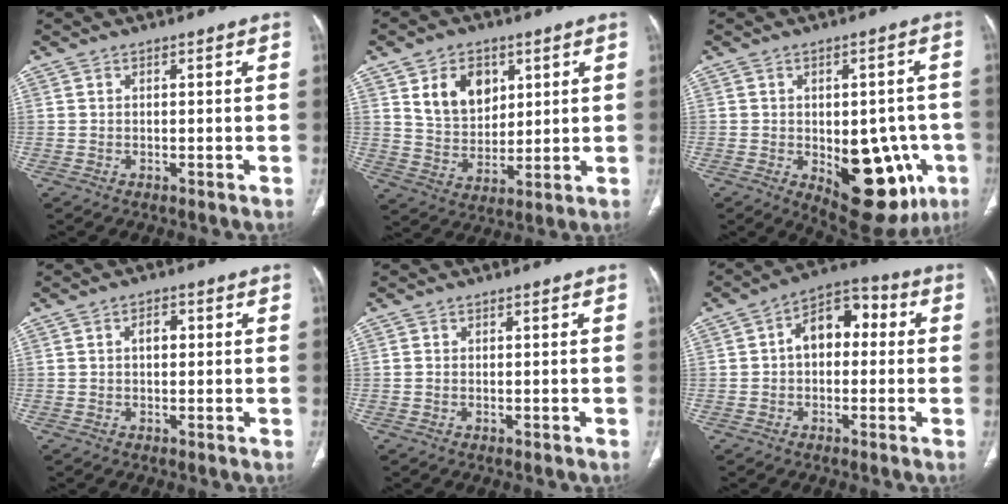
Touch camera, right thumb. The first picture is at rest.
{"total": 11.1, "force": [4.5, 7.9, 6.4], "torque": [-0.072, -0.026, 0.089]}
{"total": 17.7, "force": [-5.2, 9.4, 14.1], "torque": [-0.147, 0.008, -0.044]}
{"total": 2.7, "force": [0.4, 1.7, 2.0], "torque": [-0.027, 0.009, 0.003]}
{"total": 0.0}
{"total": 9.8, "force": [0.9, 6.4, 7.3], "torque": [-0.084, 0.035, 0.001]}